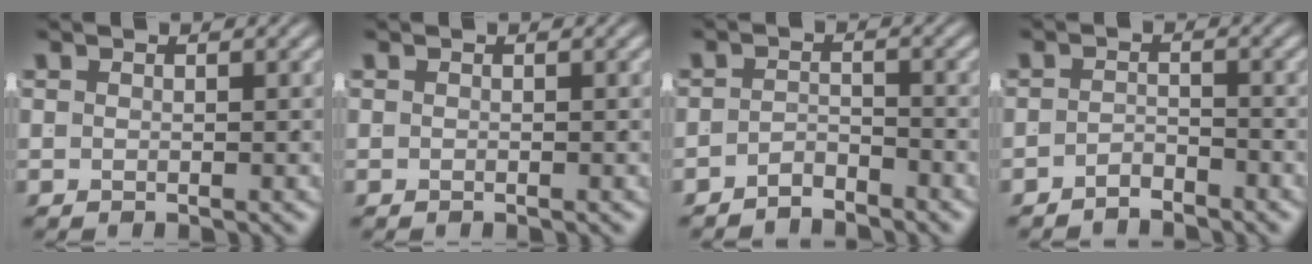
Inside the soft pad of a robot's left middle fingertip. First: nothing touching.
{"total": 0.0}
{"total": 2.8, "force": [-2.8, 0.3, 0.3], "torque": [0.009, -0.009, -0.047]}
{"total": 2.4, "force": [-2.4, 0.1, 0.1], "torque": [0.009, -0.008, -0.041]}